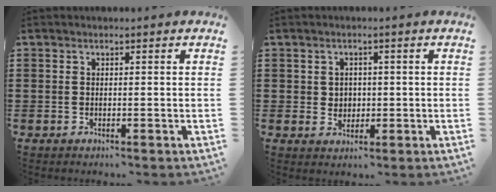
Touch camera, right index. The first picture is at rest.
{"total": 2.0, "force": [0.3, 1.9, 0.6], "torque": [-0.019, 0.011, 0.003]}